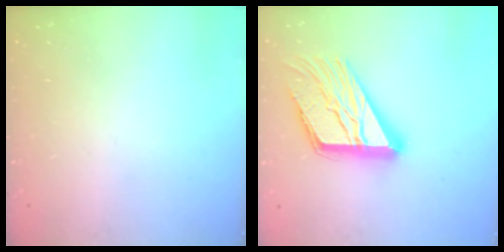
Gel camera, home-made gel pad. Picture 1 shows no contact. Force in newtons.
{"total": 18.9, "press": 18.8, "slide": 1.9}